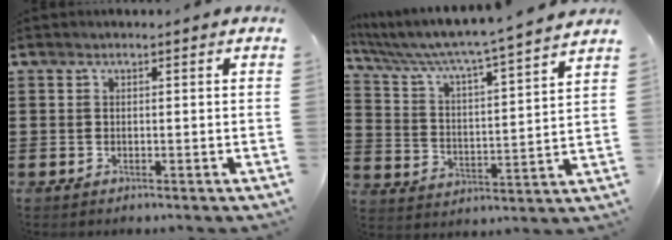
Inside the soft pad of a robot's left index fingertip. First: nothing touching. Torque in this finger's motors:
{"motor_torque": [1.12, -1.02, 1.05, 0.21]}